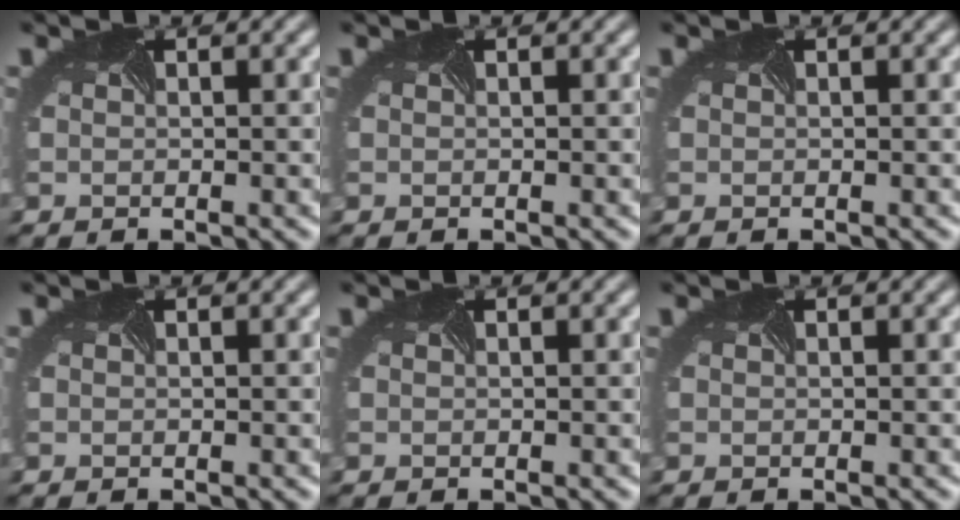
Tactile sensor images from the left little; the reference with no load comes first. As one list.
[{"total": 0.0}, {"total": 0.0}, {"total": 0.0}, {"total": 0.0}, {"total": 0.0}]